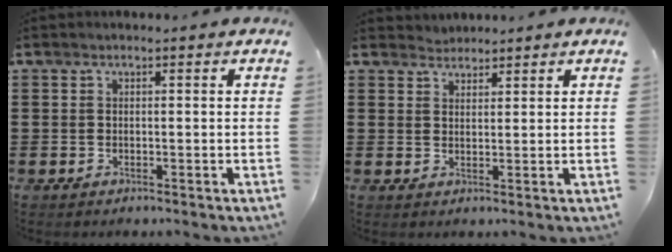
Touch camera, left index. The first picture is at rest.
{"total": 1.7, "force": [1.6, 0.3, -0.6], "torque": [0.005, 0.004, 0.033]}